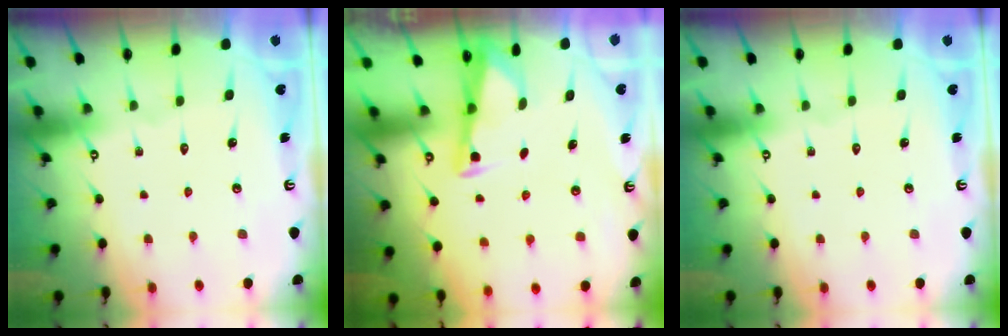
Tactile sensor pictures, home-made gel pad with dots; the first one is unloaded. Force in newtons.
{"total": 2.8, "press": 2.8, "slide": 0.3}
{"total": 0.0}